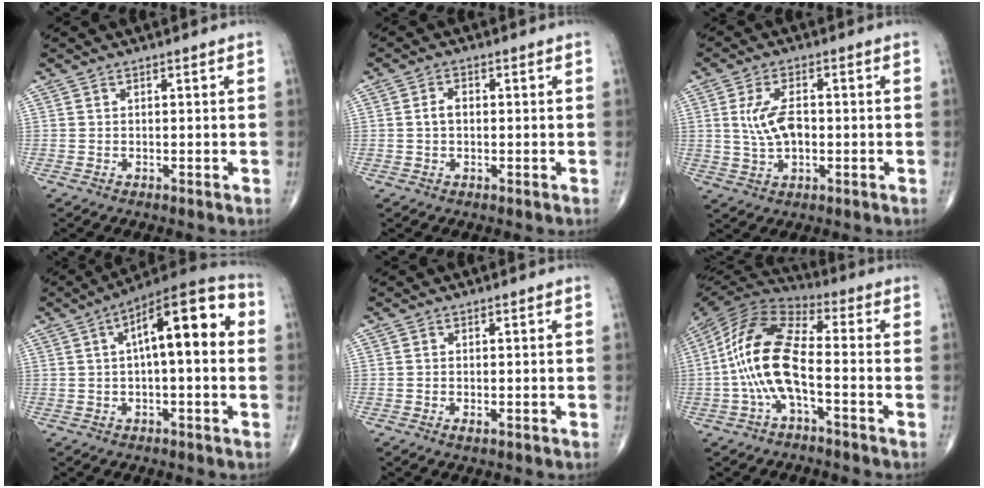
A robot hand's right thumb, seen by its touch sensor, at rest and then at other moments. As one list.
[{"total": 2.3, "force": [0.0, 1.6, 1.7], "torque": [-0.033, 0.009, -0.003]}, {"total": 7.2, "force": [0.3, 3.9, 6.1], "torque": [-0.115, 0.005, 0.006]}, {"total": 15.5, "force": [2.5, 5.4, 14.3], "torque": [-0.200, 0.042, 0.029]}, {"total": 0.8, "force": [-0.3, 0.4, 0.7], "torque": [-0.010, -0.001, -0.005]}, {"total": 14.3, "force": [-2.8, 5.7, 12.8], "torque": [-0.267, 0.040, -0.062]}]